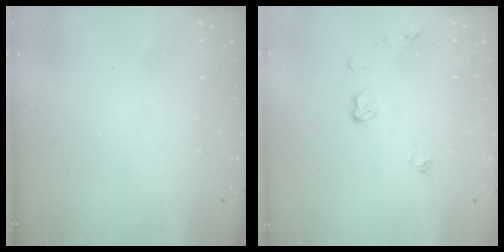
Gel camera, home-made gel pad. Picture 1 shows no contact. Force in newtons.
{"total": 5.0, "press": 5.0, "slide": 0.3}